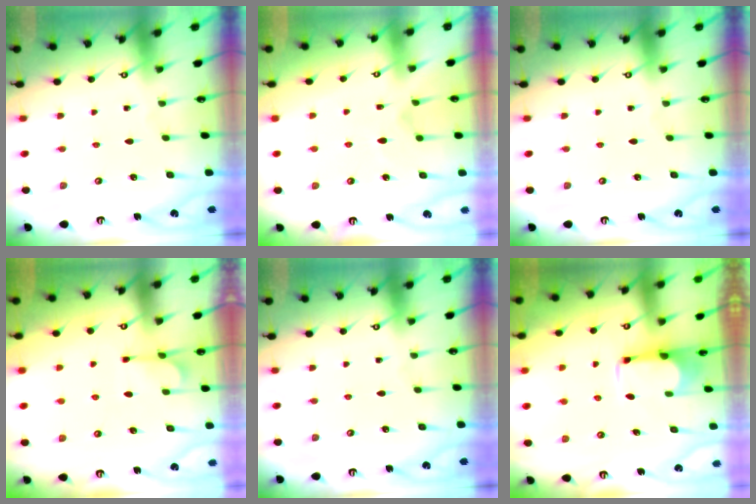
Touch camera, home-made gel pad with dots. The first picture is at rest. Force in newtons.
{"total": 1.7, "press": 1.2, "slide": 1.2}
{"total": 0.0}
{"total": 2.8, "press": 2.4, "slide": 1.5}
{"total": 0.0}
{"total": 1.7, "press": 1.4, "slide": 0.9}